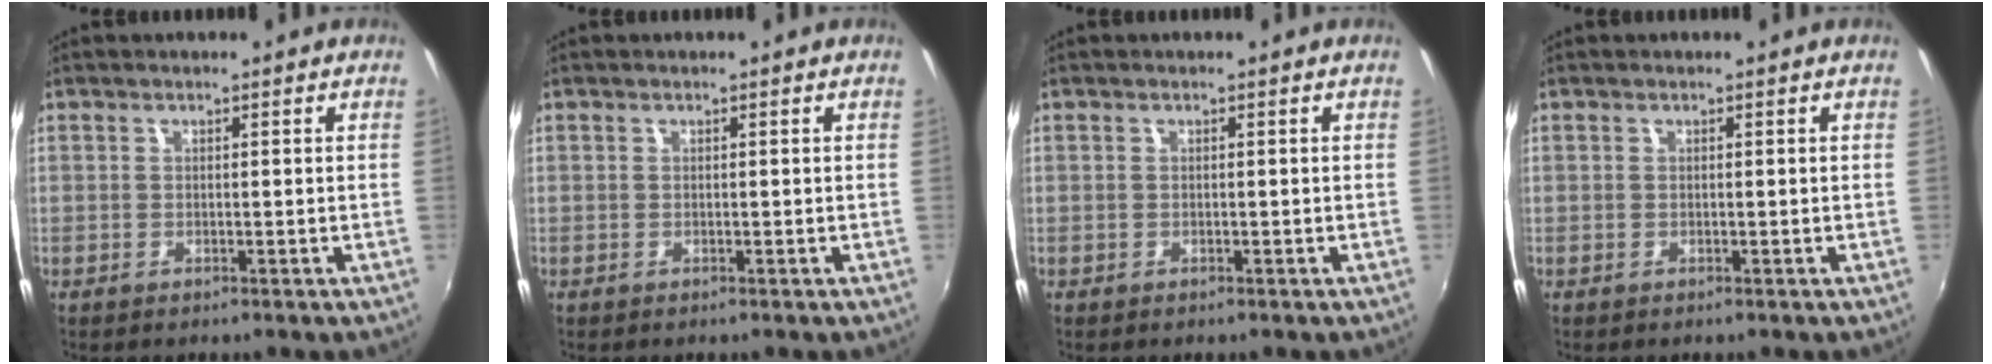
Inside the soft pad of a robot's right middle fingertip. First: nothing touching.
{"total": 0.0}
{"total": 0.0}
{"total": 0.0}